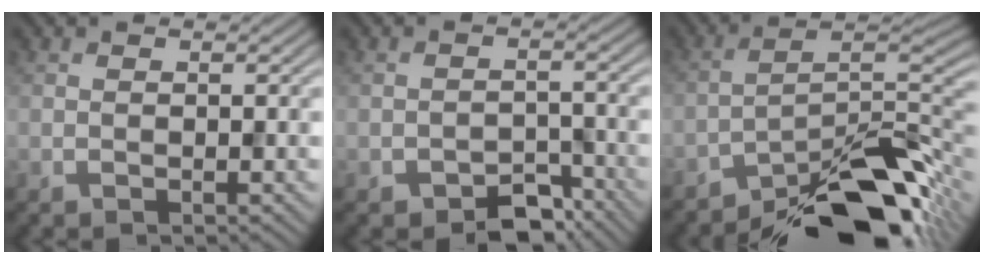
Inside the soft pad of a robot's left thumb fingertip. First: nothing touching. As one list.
[{"total": 4.5, "force": [-3.2, 2.5, 2.0], "torque": [-0.027, -0.003, -0.054]}, {"total": 14.3, "force": [-10.6, 4.0, 8.7], "torque": [-0.130, -0.001, -0.181]}]